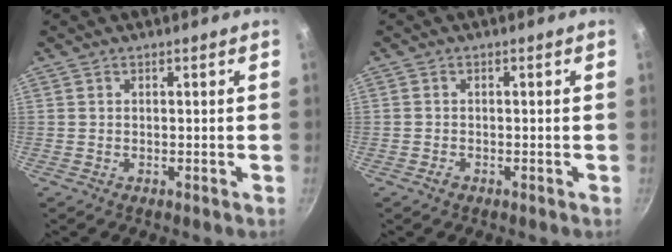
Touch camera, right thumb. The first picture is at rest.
{"total": 1.1, "force": [-0.8, 0.7, 0.5], "torque": [-0.010, 0.004, -0.015]}